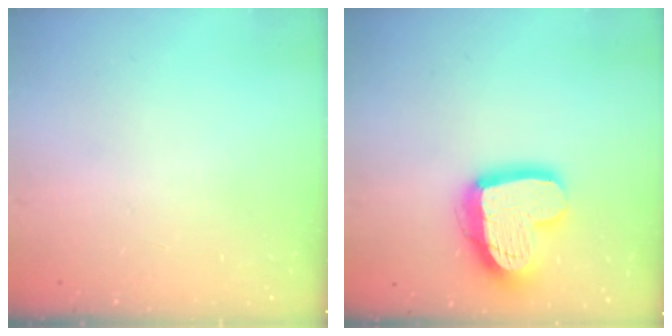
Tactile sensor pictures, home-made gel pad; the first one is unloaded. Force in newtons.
{"total": 17.4, "press": 17.3, "slide": 1.5}